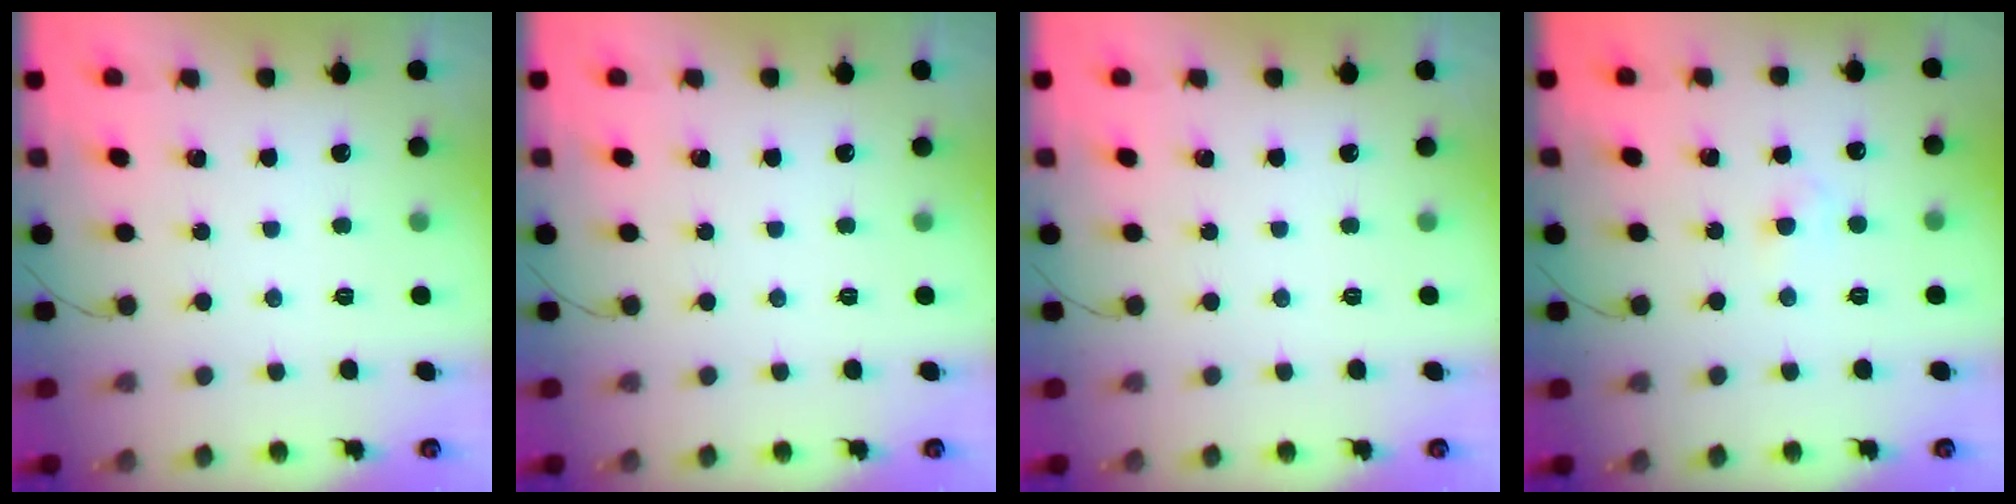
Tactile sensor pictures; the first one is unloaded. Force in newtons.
{"total": 0.0}
{"total": 0.0}
{"total": 2.4, "press": 2.3, "slide": 0.9}